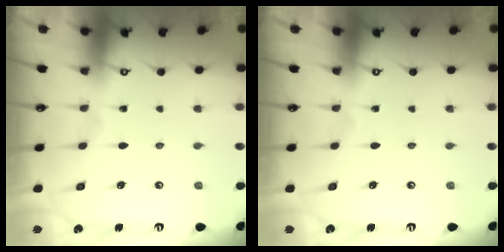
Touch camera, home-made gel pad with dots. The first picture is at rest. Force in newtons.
{"total": 0.0}